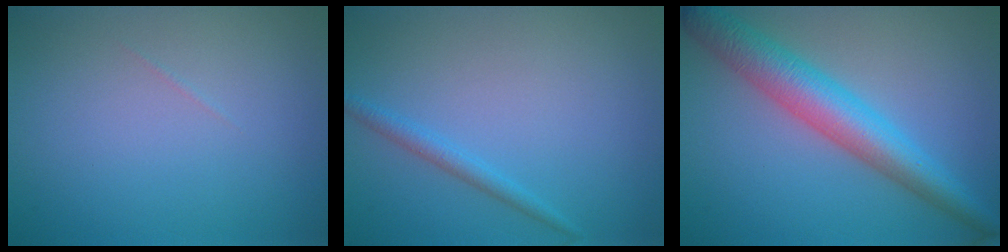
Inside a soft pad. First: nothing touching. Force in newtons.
{"total": 1.5, "press": 1.5, "slide": 0.1}
{"total": 6.1, "press": 6.1, "slide": 0.1}